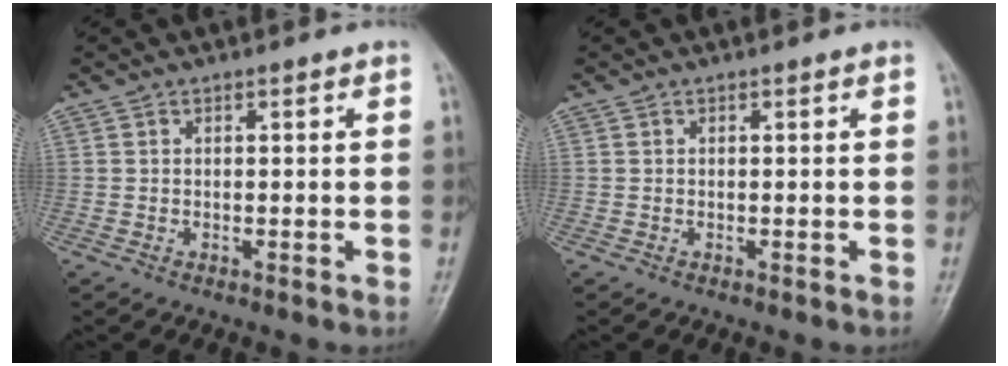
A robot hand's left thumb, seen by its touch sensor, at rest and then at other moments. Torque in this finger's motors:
{"motor_torque": [0.01, 0.00, -0.04, -0.06, 0.00]}